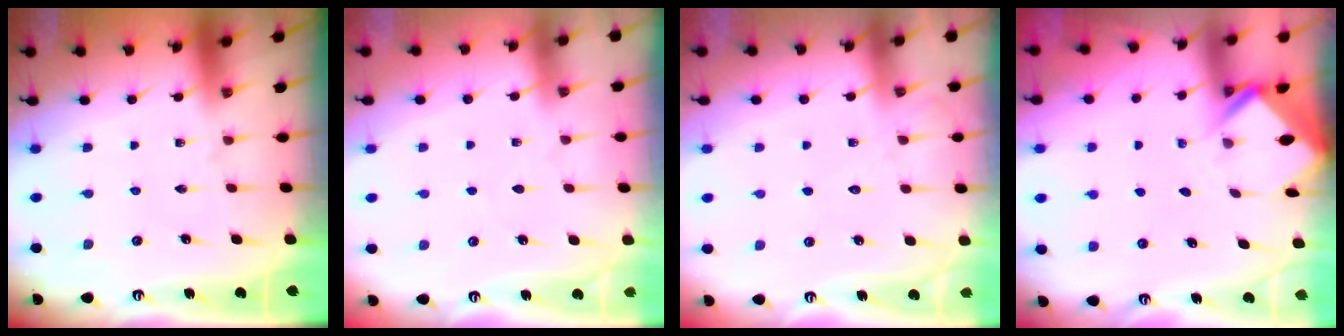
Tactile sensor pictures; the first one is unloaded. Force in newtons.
{"total": 2.1, "press": 2.0, "slide": 0.3}
{"total": 6.0, "press": 6.0, "slide": 0.8}
{"total": 2.7, "press": 2.7, "slide": 0.3}